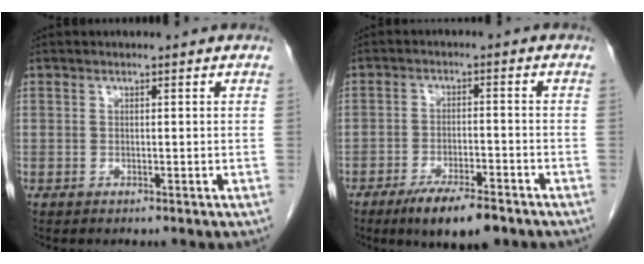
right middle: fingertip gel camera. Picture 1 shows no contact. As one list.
[{"total": 8.5, "force": [-6.0, 2.0, 5.7], "torque": [-0.092, -0.011, -0.096]}]